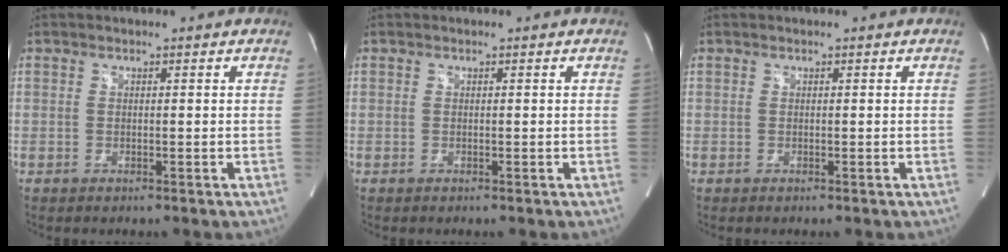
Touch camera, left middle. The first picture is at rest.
{"total": 0.0}
{"total": 0.0}